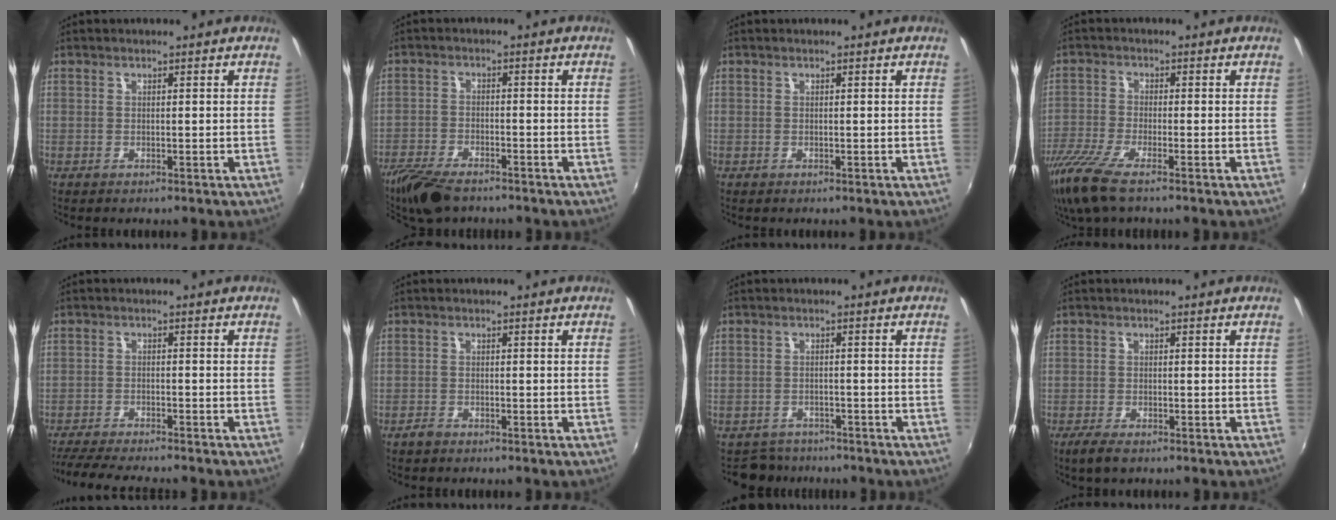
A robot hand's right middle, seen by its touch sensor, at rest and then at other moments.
{"total": 9.0, "force": [-7.3, 2.9, 4.4], "torque": [-0.115, -0.023, -0.137]}
{"total": 0.0}
{"total": 9.5, "force": [-6.9, 1.6, 6.4], "torque": [-0.154, -0.037, -0.135]}
{"total": 9.6, "force": [-8.7, 0.5, 4.1], "torque": [-0.099, -0.018, -0.142]}
{"total": 1.4, "force": [-1.3, 0.5, 0.4], "torque": [-0.012, 0.001, -0.025]}
{"total": 4.4, "force": [-3.9, 2.1, 0.1], "torque": [-0.017, 0.001, -0.064]}
{"total": 3.1, "force": [-2.2, 1.1, 1.9], "torque": [-0.047, -0.008, -0.043]}